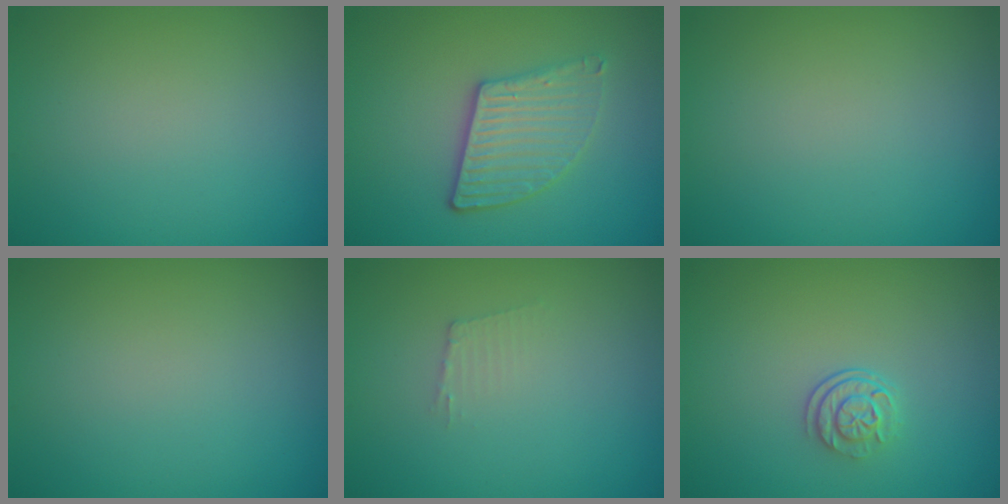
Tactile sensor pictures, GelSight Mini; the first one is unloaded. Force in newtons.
{"total": 3.7, "press": 3.2, "slide": 2.0}
{"total": 0.0}
{"total": 0.0}
{"total": 1.1, "press": 1.0, "slide": 0.2}
{"total": 2.3, "press": 1.7, "slide": 1.5}